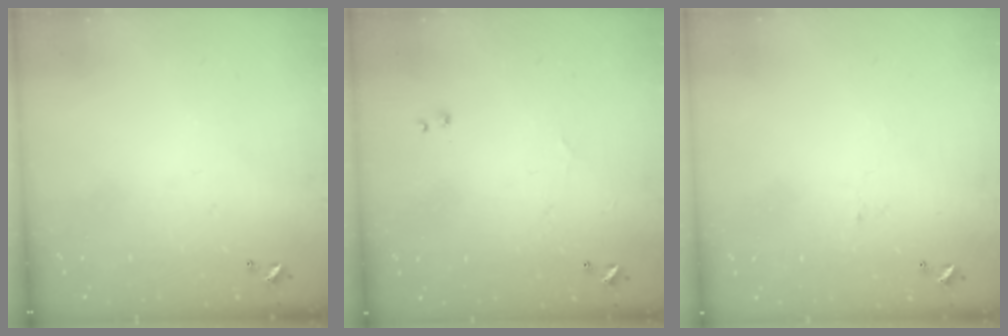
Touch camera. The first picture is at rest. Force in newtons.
{"total": 1.0, "press": 0.5, "slide": 0.8}
{"total": 0.8, "press": 0.7, "slide": 0.5}